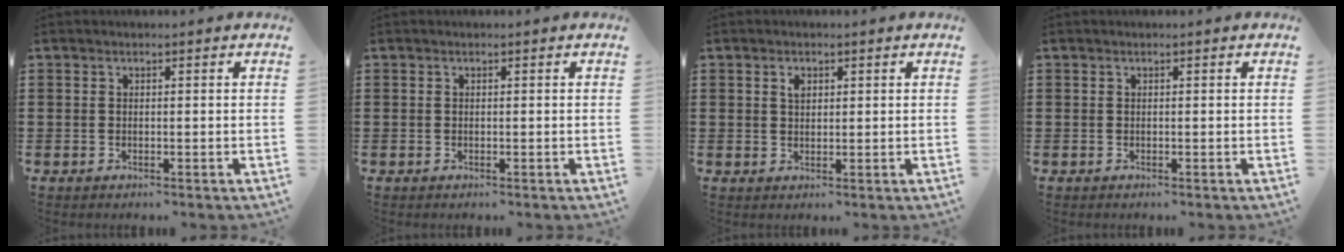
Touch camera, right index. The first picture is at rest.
{"total": 0.0}
{"total": 1.5, "force": [0.7, 0.7, 1.0], "torque": [-0.024, 0.001, 0.014]}
{"total": 0.0}